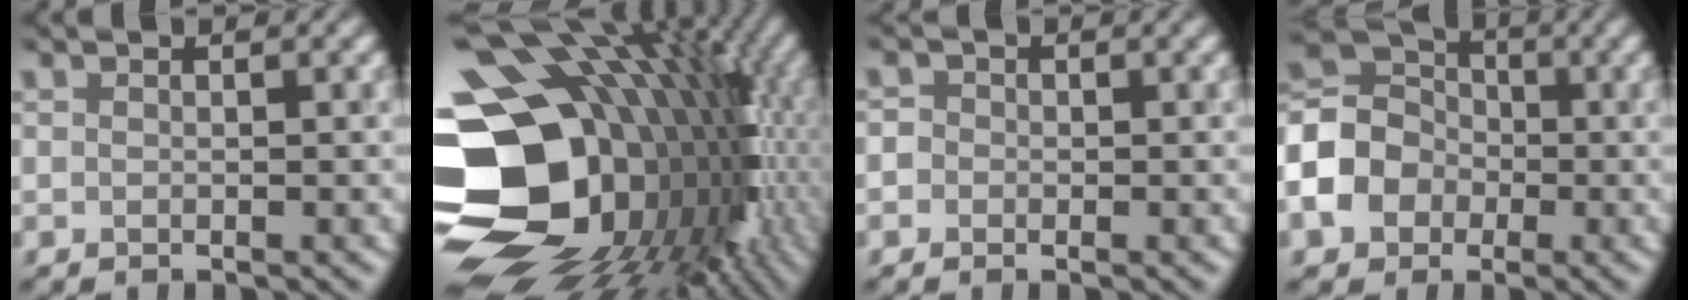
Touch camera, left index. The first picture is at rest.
{"total": 20.7, "force": [-1.3, 15.9, 13.1], "torque": [-0.252, -0.007, -0.007]}
{"total": 2.3, "force": [-0.4, 2.2, 0.5], "torque": [0.018, 0.017, -0.037]}
{"total": 7.3, "force": [-2.2, 6.0, 3.5], "torque": [-0.087, 0.002, -0.056]}